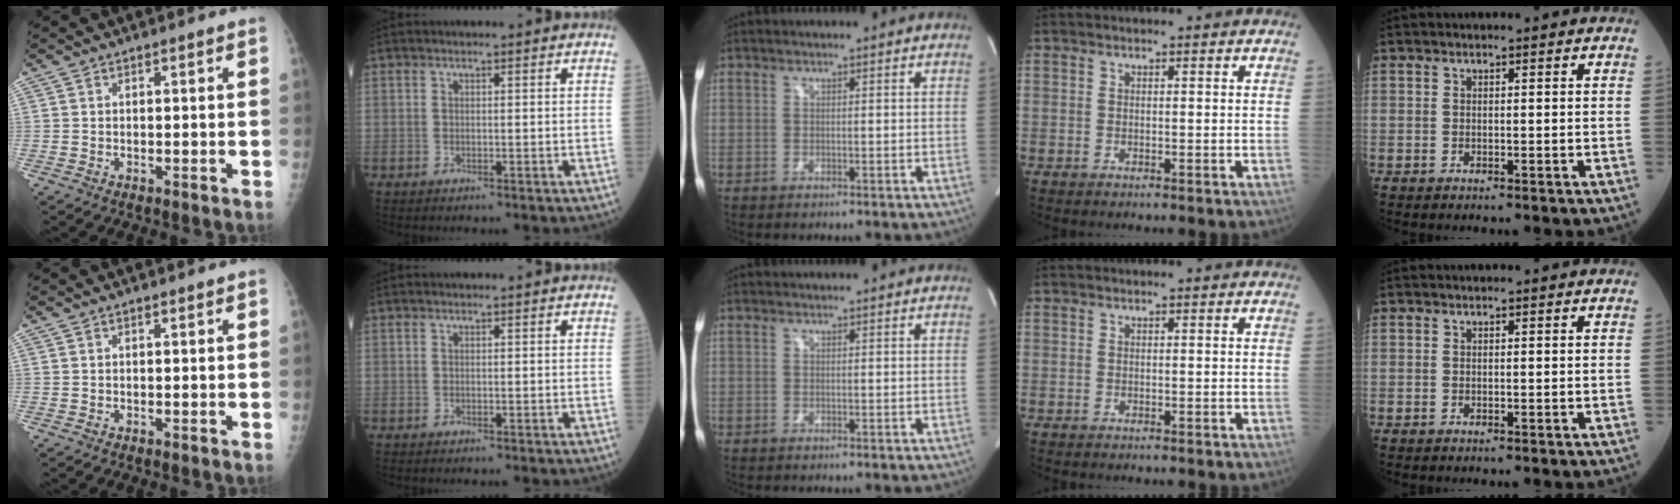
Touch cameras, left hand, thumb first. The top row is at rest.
{}